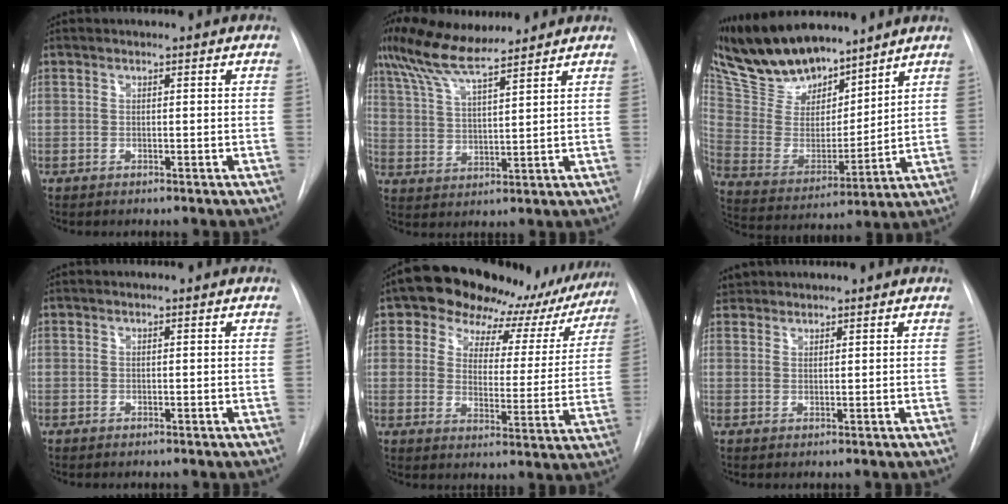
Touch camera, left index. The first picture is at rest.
{"total": 10.3, "force": [8.7, 1.0, 5.4], "torque": [-0.112, 0.030, 0.163]}
{"total": 16.9, "force": [14.6, 5.2, 6.6], "torque": [-0.129, 0.008, 0.279]}
{"total": 0.0}
{"total": 20.0, "force": [15.9, 9.8, 7.0], "torque": [-0.082, 0.013, 0.180]}
{"total": 2.3, "force": [2.3, 0.5, -0.3], "torque": [0.001, 0.015, 0.046]}